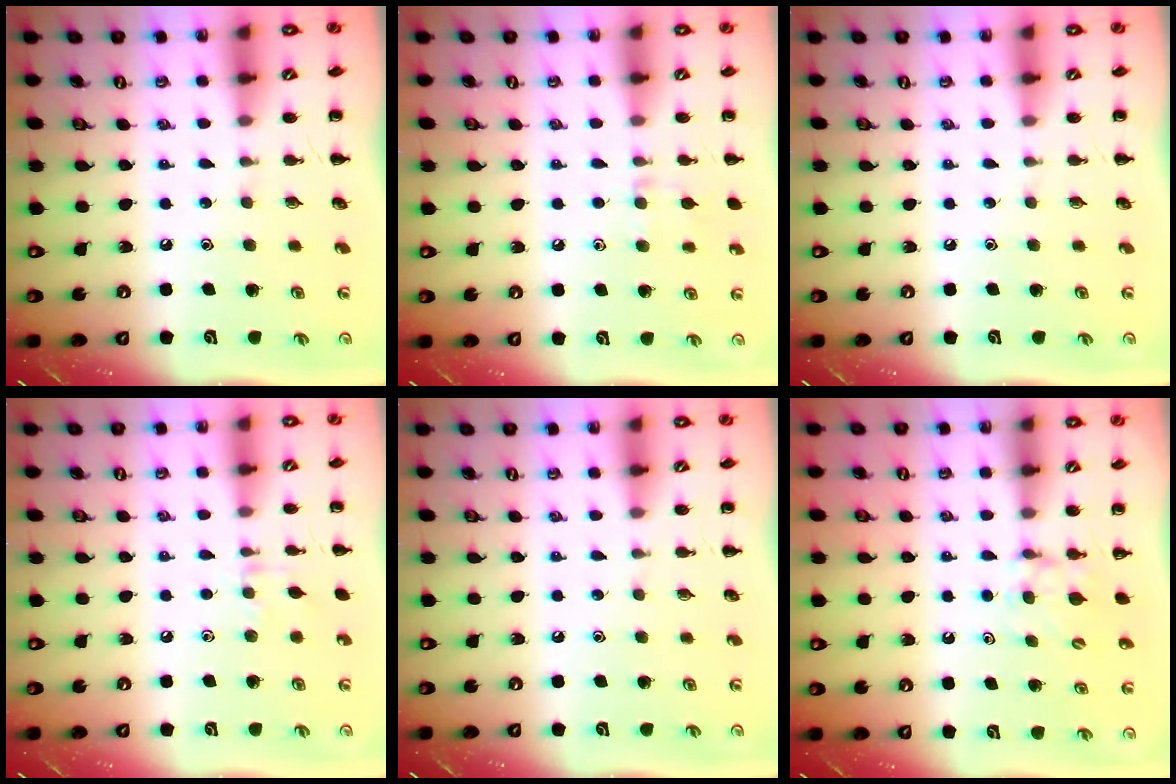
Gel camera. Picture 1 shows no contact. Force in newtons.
{"total": 7.4, "press": 6.9, "slide": 2.5}
{"total": 0.0}
{"total": 5.9, "press": 5.7, "slide": 1.2}
{"total": 0.0}
{"total": 6.1, "press": 5.9, "slide": 1.6}